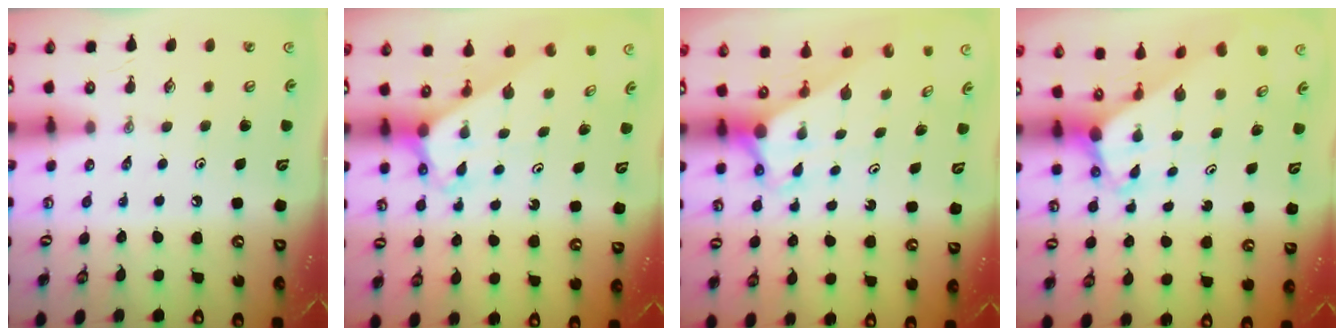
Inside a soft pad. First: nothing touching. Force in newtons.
{"total": 2.6, "press": 2.6, "slide": 0.2}
{"total": 2.7, "press": 2.7, "slide": 0.0}
{"total": 2.9, "press": 2.9, "slide": 0.2}